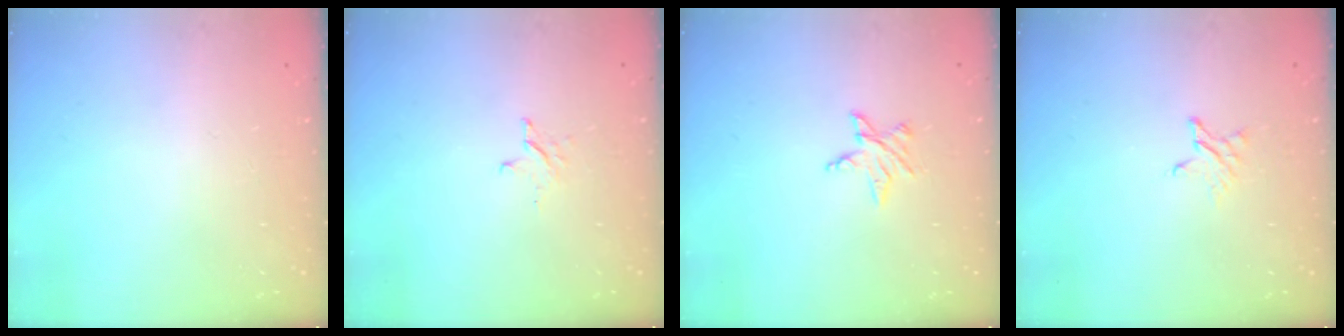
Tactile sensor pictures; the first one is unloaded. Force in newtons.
{"total": 2.6, "press": 2.6, "slide": 0.3}
{"total": 4.8, "press": 4.8, "slide": 0.5}
{"total": 2.3, "press": 2.3, "slide": 0.2}